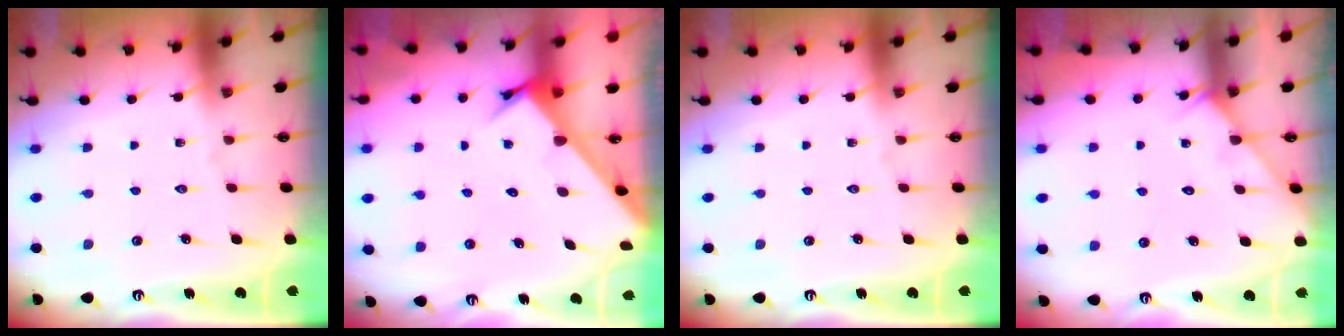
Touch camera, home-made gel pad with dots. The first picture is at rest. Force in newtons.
{"total": 3.6, "press": 3.6, "slide": 0.2}
{"total": 0.0}
{"total": 3.8, "press": 3.8, "slide": 0.4}